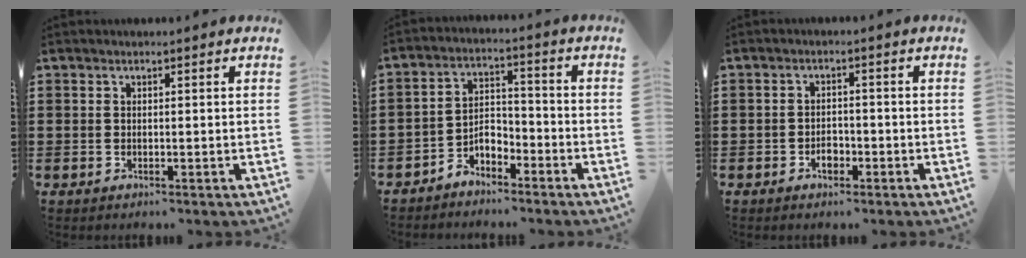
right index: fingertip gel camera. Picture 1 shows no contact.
{"total": 3.9, "force": [-3.4, 1.7, 1.2], "torque": [-0.027, 0.011, -0.068]}
{"total": 2.2, "force": [-1.2, 1.1, 1.4], "torque": [-0.030, -0.001, -0.022]}